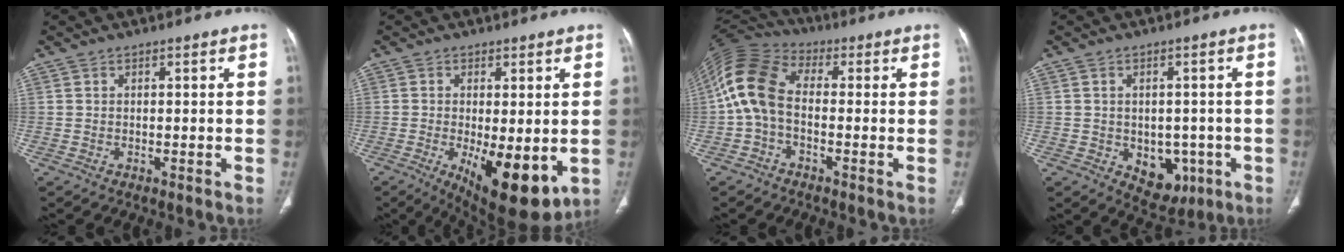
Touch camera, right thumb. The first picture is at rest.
{"total": 13.4, "force": [-3.0, 5.1, 12.0], "torque": [-0.174, -0.027, -0.029]}
{"total": 11.3, "force": [-0.7, 7.2, 8.7], "torque": [-0.180, 0.031, -0.028]}
{"total": 7.7, "force": [-2.1, 5.7, 4.8], "torque": [-0.026, 0.009, -0.013]}